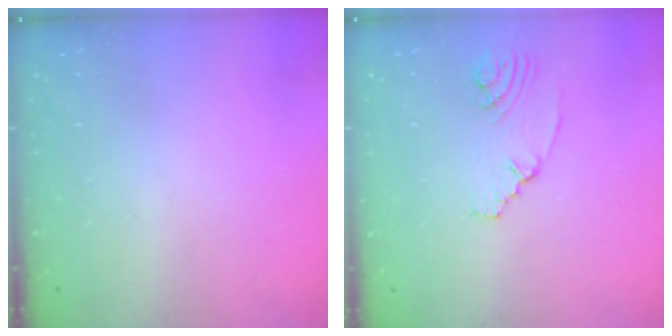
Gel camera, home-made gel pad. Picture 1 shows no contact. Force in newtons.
{"total": 2.2, "press": 2.2, "slide": 0.5}